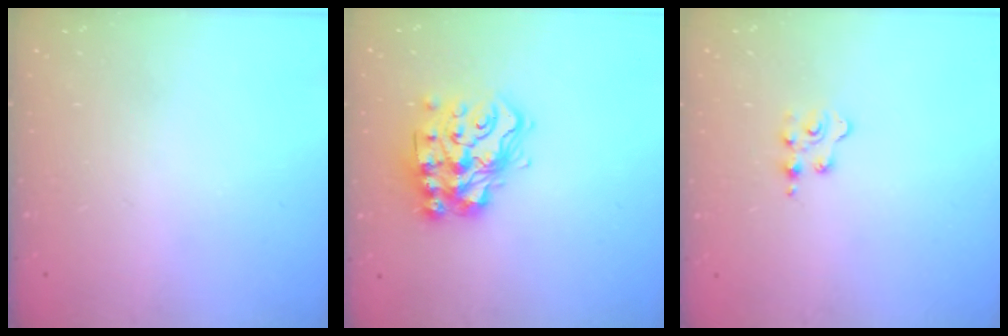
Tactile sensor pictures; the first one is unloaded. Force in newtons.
{"total": 16.4, "press": 16.1, "slide": 3.4}
{"total": 2.5, "press": 2.5, "slide": 0.4}